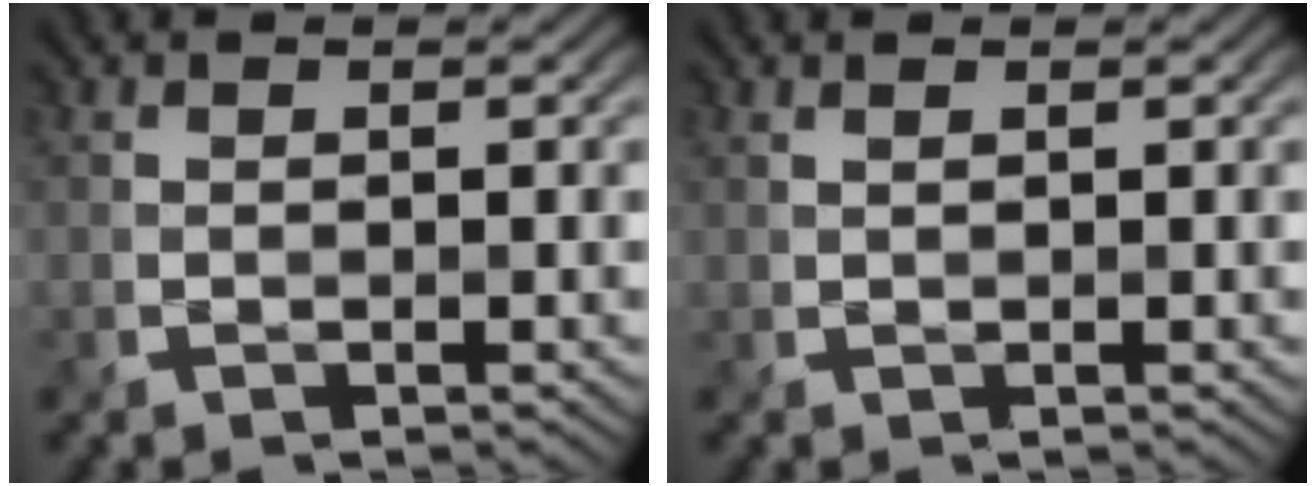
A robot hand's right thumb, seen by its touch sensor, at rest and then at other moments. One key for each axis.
{"total": 0.6, "fx": 0.4, "fy": 0.1, "fz": 0.4, "tx": -0.010, "ty": 0.000, "tz": 0.004}